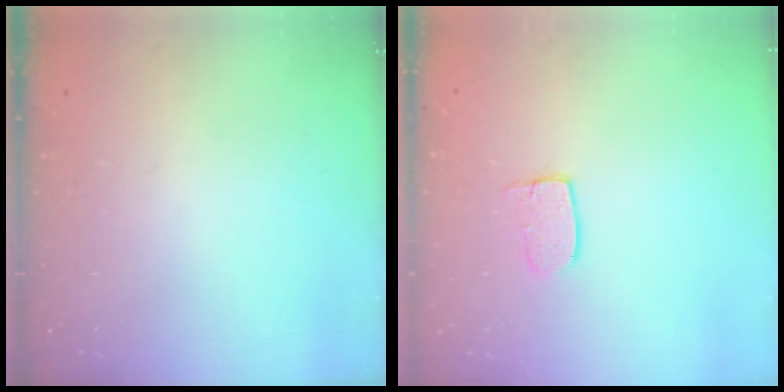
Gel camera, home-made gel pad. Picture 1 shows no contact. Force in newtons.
{"total": 6.0, "press": 6.0, "slide": 0.5}